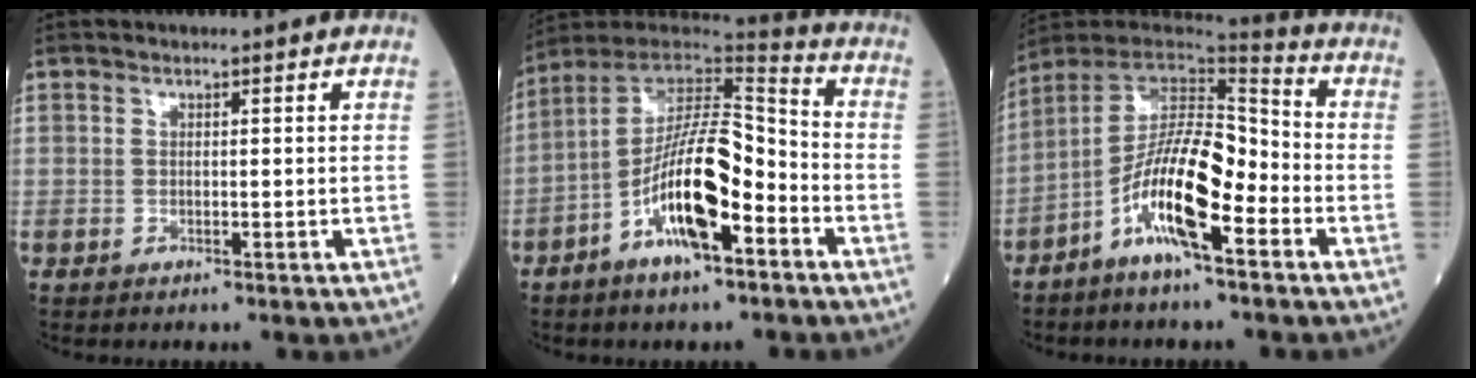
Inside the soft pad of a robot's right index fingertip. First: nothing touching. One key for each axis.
{"total": 15.8, "fx": -6.2, "fy": 4.1, "fz": 13.9, "tx": -0.256, "ty": 0.013, "tz": -0.104}
{"total": 13.7, "fx": -5.8, "fy": 2.9, "fz": 12.1, "tx": -0.222, "ty": 0.009, "tz": -0.103}